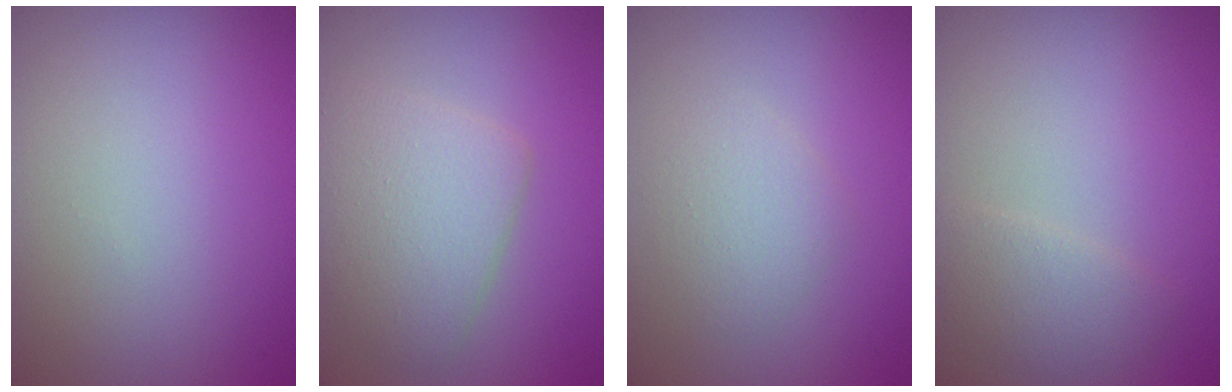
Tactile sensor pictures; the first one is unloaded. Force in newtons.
{"total": 4.5, "press": 4.5, "slide": 0.1}
{"total": 2.1, "press": 2.1, "slide": 0.0}
{"total": 1.9, "press": 1.9, "slide": 0.1}